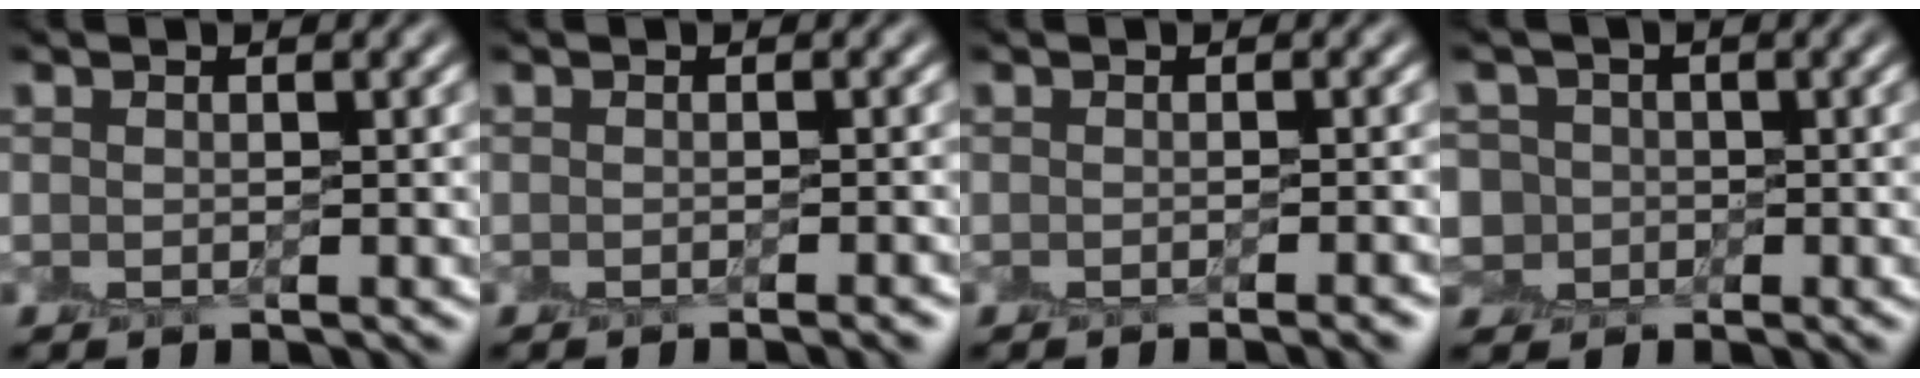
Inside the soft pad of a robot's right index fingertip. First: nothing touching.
{"total": 1.6, "force": [-1.2, 0.2, 1.1], "torque": [-0.011, -0.002, -0.012]}
{"total": 2.1, "force": [-1.5, 0.3, 1.4], "torque": [-0.015, 0.000, -0.016]}
{"total": 4.9, "force": [0.2, 4.6, 1.8], "torque": [-0.034, 0.032, -0.035]}